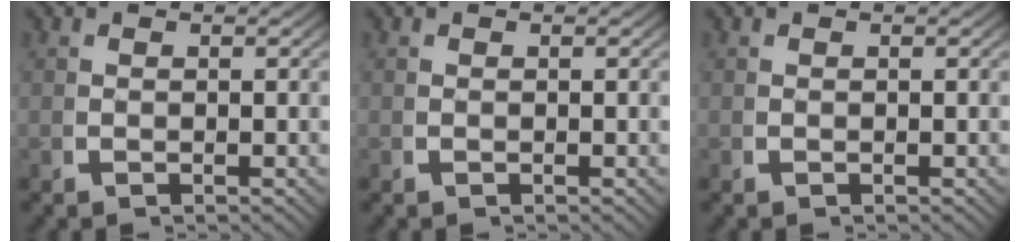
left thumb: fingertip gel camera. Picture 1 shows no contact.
{"total": 0.0}
{"total": 0.0}